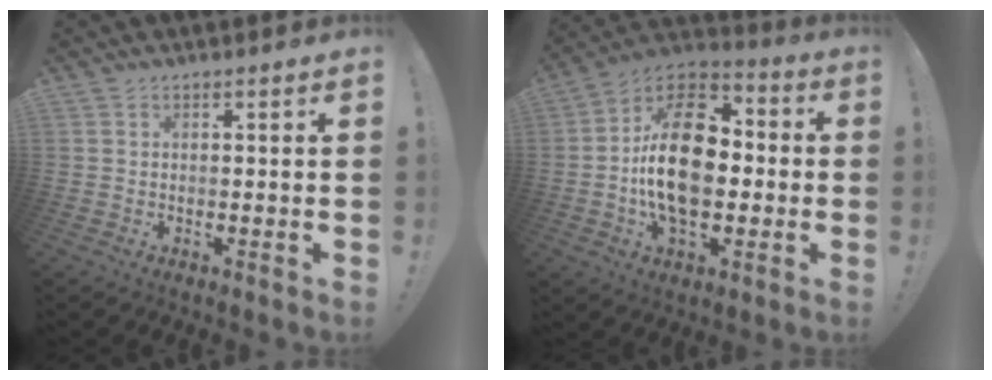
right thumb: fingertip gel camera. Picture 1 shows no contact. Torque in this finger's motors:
{"motor_torque": [1.08, 1.07, 0.30, 0.01, 0.19]}